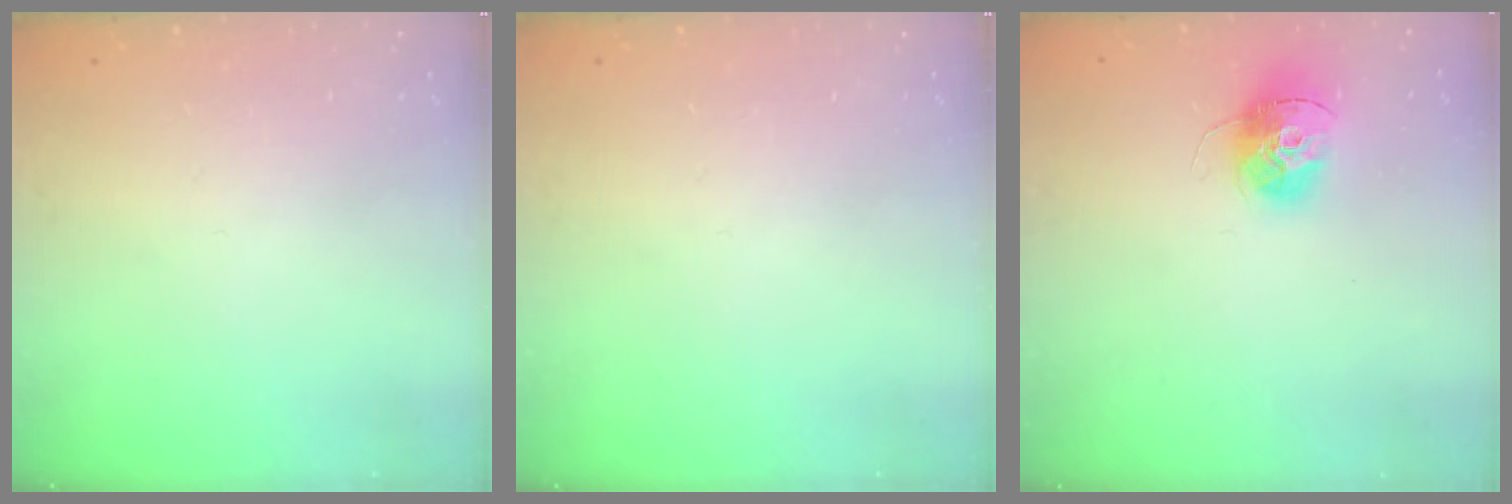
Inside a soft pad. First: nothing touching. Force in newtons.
{"total": 0.0}
{"total": 13.6, "press": 13.5, "slide": 1.3}